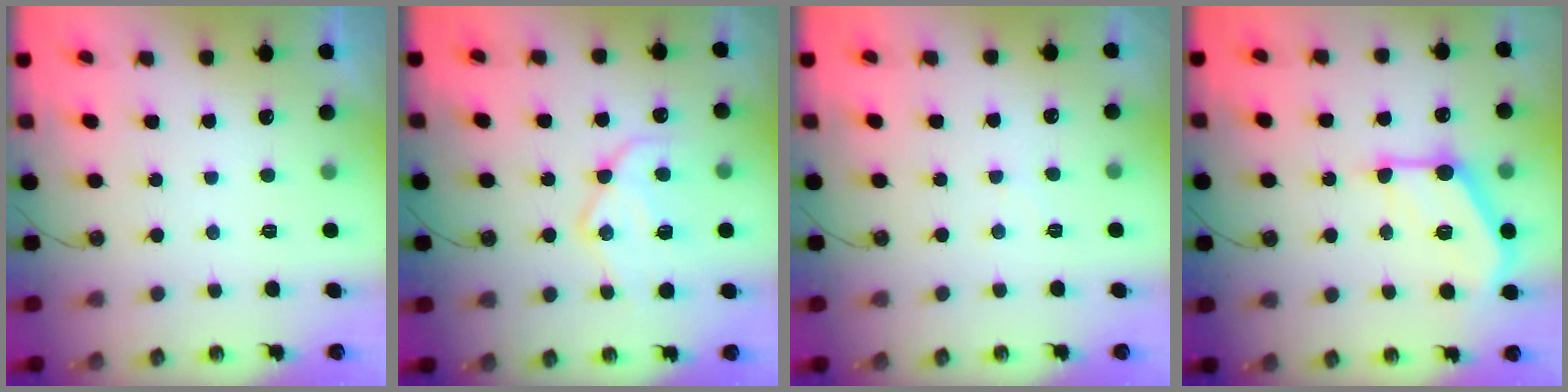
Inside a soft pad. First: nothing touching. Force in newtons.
{"total": 16.7, "press": 16.6, "slide": 1.4}
{"total": 3.8, "press": 3.7, "slide": 0.6}
{"total": 14.6, "press": 14.5, "slide": 1.6}